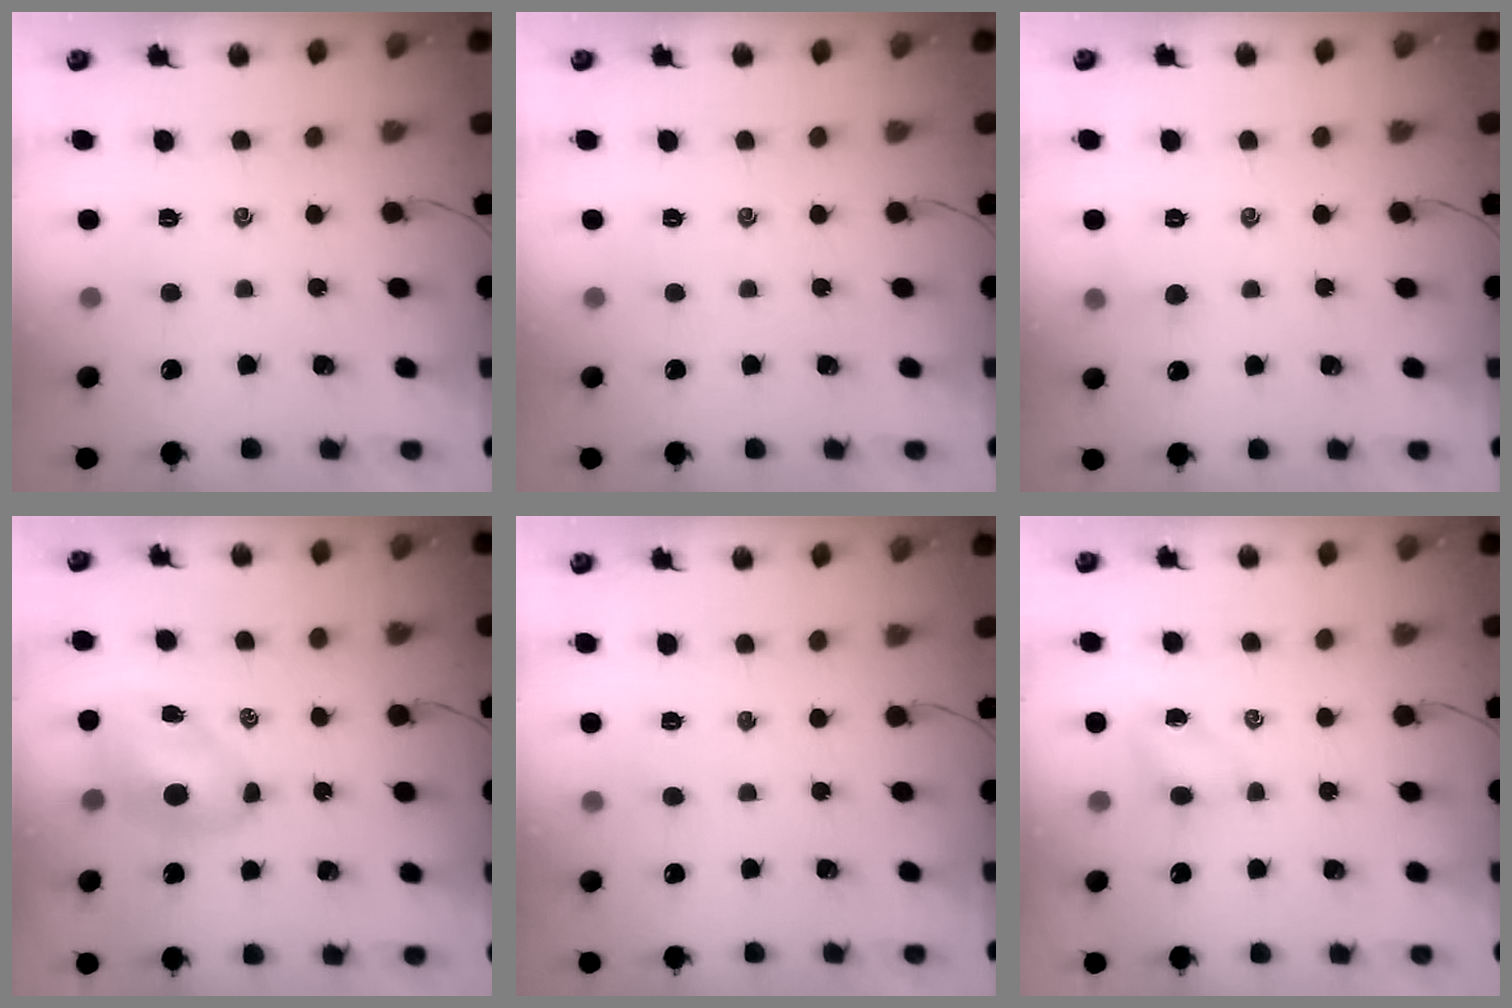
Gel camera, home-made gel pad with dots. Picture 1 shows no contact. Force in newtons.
{"total": 0.0}
{"total": 4.8, "press": 4.6, "slide": 1.5}
{"total": 7.2, "press": 7.1, "slide": 1.1}
{"total": 1.5, "press": 1.4, "slide": 0.6}
{"total": 4.0, "press": 3.8, "slide": 1.2}